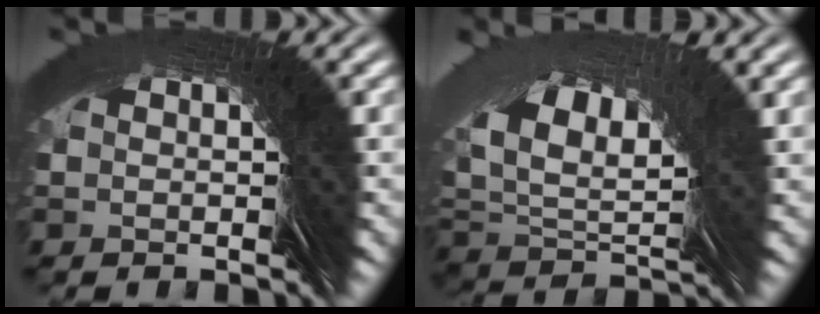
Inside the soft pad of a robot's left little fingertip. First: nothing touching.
{"total": 4.2, "force": [3.2, 1.1, 2.6], "torque": [-0.055, 0.025, 0.044]}